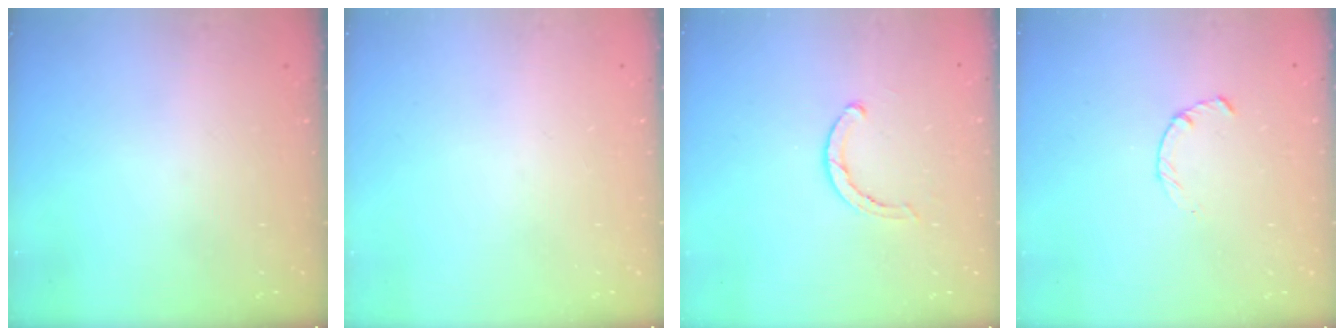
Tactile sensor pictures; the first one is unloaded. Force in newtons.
{"total": 0.0}
{"total": 2.8, "press": 2.8, "slide": 0.2}
{"total": 2.4, "press": 2.3, "slide": 0.4}